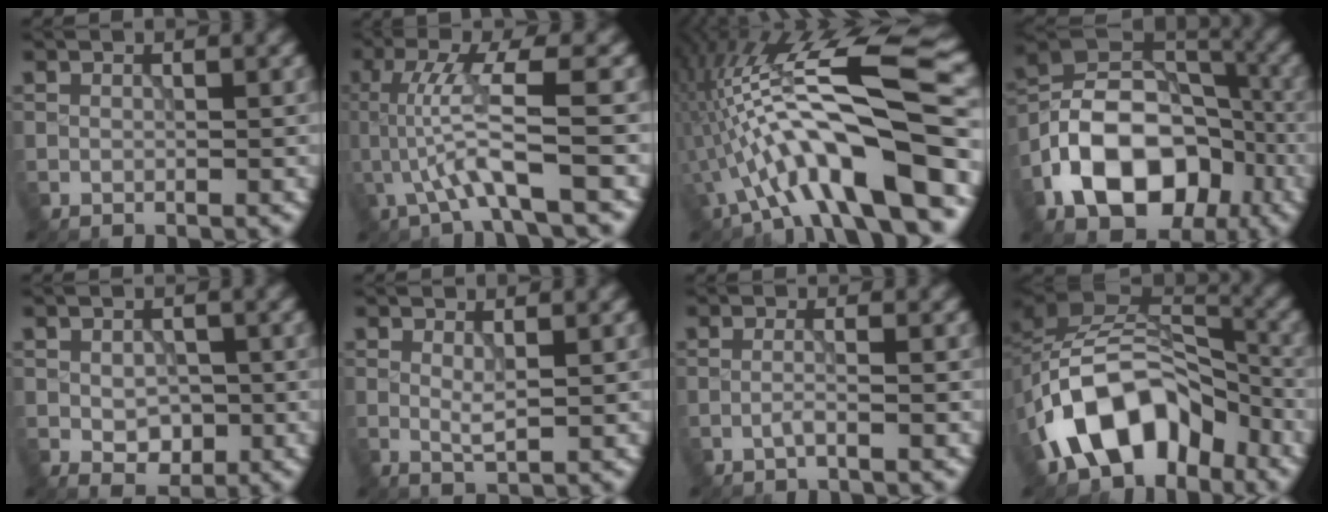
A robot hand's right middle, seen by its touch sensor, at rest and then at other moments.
{"total": 5.2, "force": [-1.3, 0.5, 5.0], "torque": [-0.104, 0.007, -0.023]}
{"total": 13.3, "force": [-4.0, 3.1, 12.3], "torque": [-0.206, 0.029, -0.064]}
{"total": 13.2, "force": [-5.4, 8.8, 8.2], "torque": [-0.146, 0.003, -0.106]}
{"total": 2.9, "force": [-0.6, 2.0, 2.0], "torque": [-0.031, -0.006, -0.007]}
{"total": 1.3, "force": [0.4, 0.2, 1.2], "torque": [-0.026, -0.005, 0.009]}
{"total": 1.3, "force": [-0.6, 0.2, 1.1], "torque": [-0.016, 0.004, -0.019]}
{"total": 11.6, "force": [-5.6, 7.7, 6.7], "torque": [-0.105, 0.010, -0.106]}